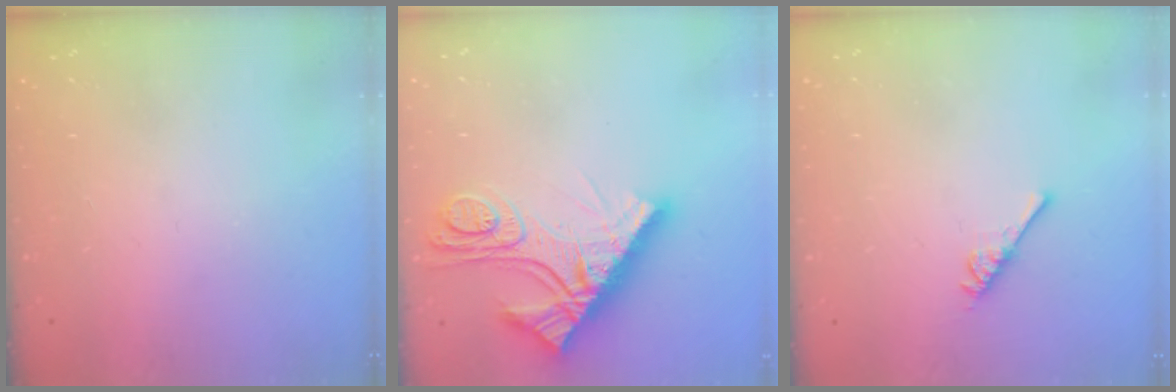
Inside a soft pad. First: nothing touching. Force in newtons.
{"total": 15.8, "press": 15.8, "slide": 0.6}
{"total": 5.0, "press": 4.9, "slide": 0.8}